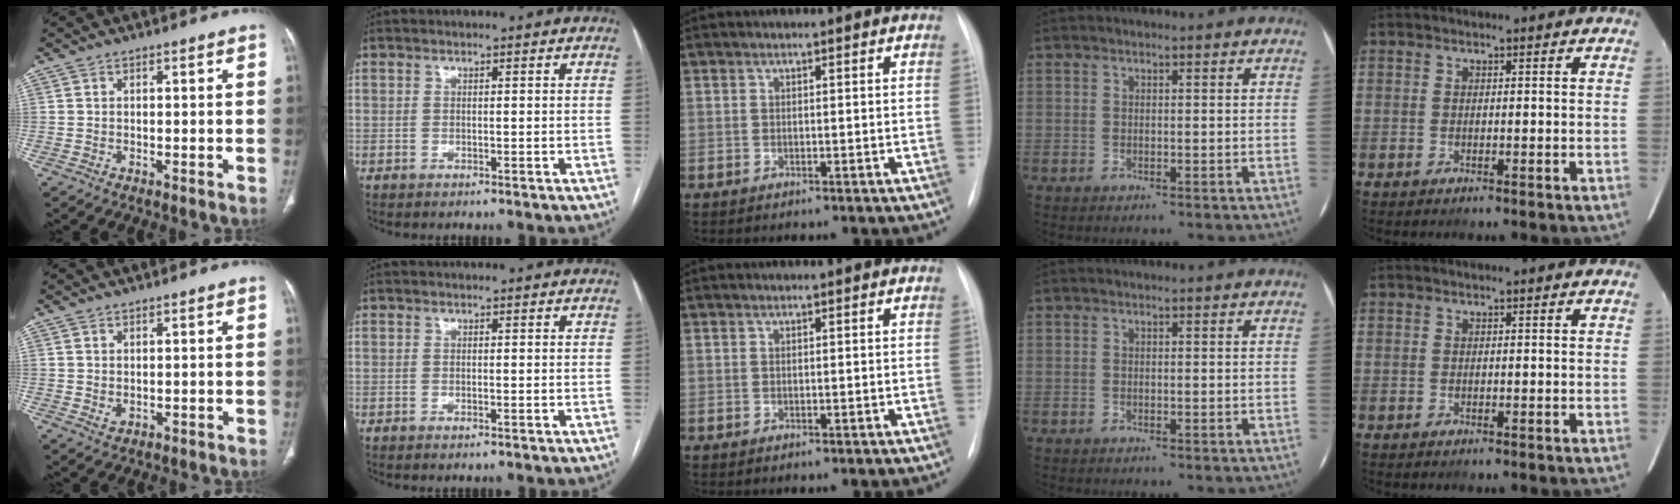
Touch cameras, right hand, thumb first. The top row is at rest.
{"thumb": {"total": 1.2, "force": [0.2, 0.8, 0.8], "torque": [-0.015, -0.006, 0.011]}, "index": {"total": 0.6, "force": [-0.4, 0.0, 0.5], "torque": [-0.009, -0.001, -0.005]}}